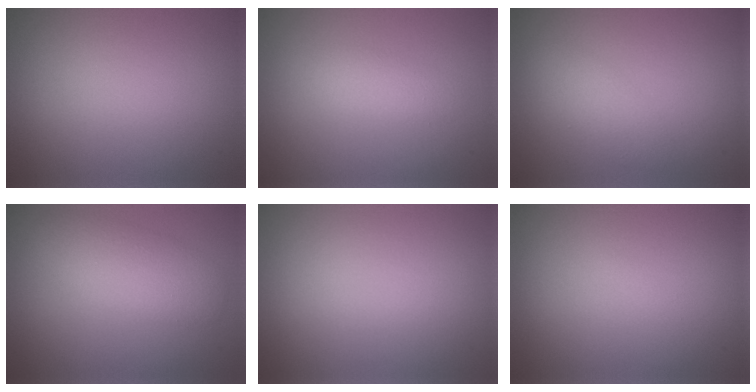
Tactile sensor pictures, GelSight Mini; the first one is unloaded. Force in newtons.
{"total": 1.8, "press": 1.8, "slide": 0.0}
{"total": 2.0, "press": 2.0, "slide": 0.1}
{"total": 3.6, "press": 3.6, "slide": 0.4}
{"total": 0.0}
{"total": 0.0}